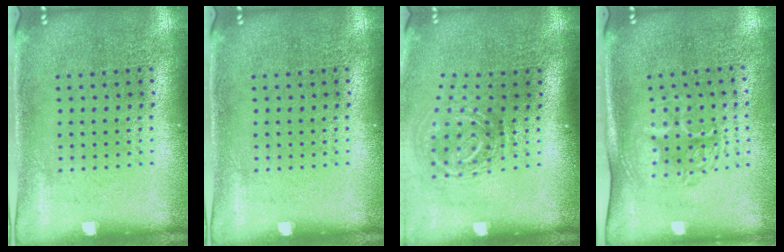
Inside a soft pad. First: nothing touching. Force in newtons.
{"total": 0.0}
{"total": 1.9, "press": 1.2, "slide": 1.4}
{"total": 1.7, "press": 1.4, "slide": 1.0}